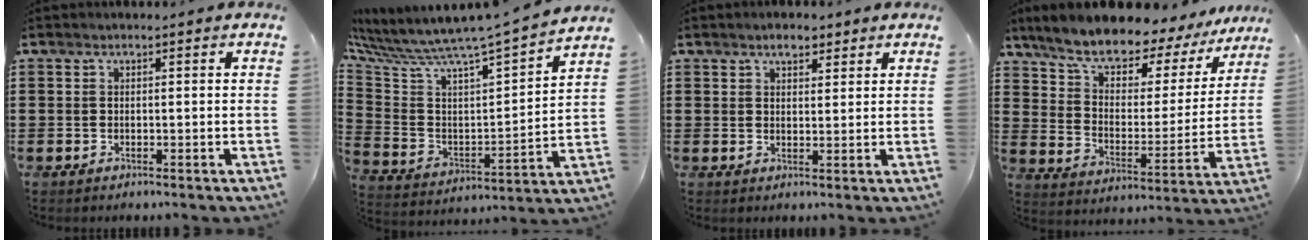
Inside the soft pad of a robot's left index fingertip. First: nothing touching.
{"total": 5.6, "force": [5.2, -0.4, 2.0], "torque": [-0.069, -0.069, 0.074]}
{"total": 2.9, "force": [2.3, 1.3, 1.3], "torque": [-0.023, 0.004, 0.040]}
{"total": 7.7, "force": [6.8, 2.4, 2.6], "torque": [-0.083, -0.054, 0.111]}